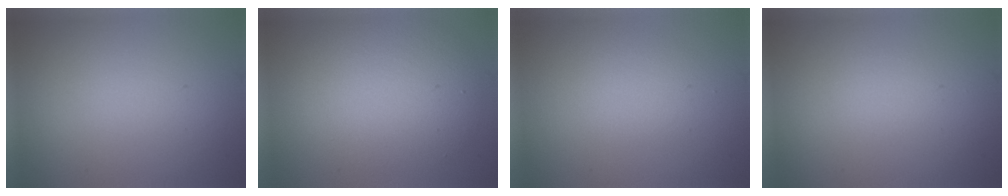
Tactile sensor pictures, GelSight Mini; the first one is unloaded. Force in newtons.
{"total": 6.0, "press": 6.0, "slide": 0.5}
{"total": 1.7, "press": 1.7, "slide": 0.2}
{"total": 0.6, "press": 0.6, "slide": 0.0}